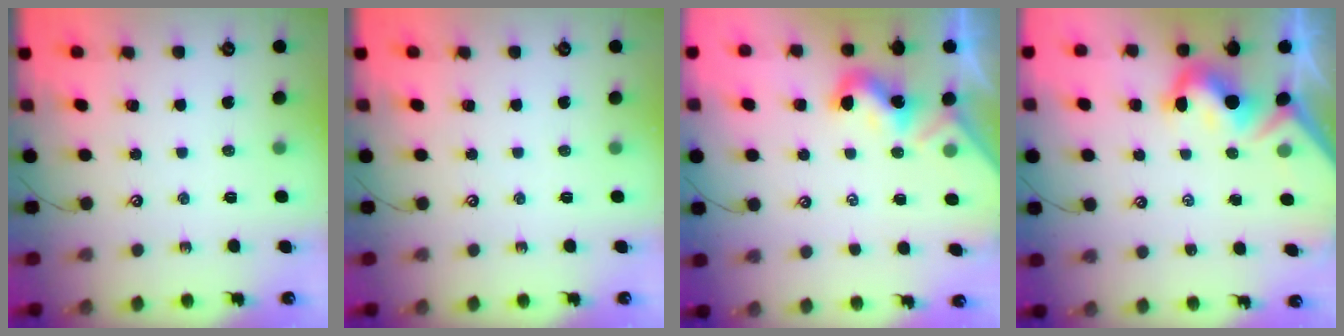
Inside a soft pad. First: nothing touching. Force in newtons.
{"total": 0.0}
{"total": 2.0, "press": 2.0, "slide": 0.5}
{"total": 6.4, "press": 6.3, "slide": 1.1}